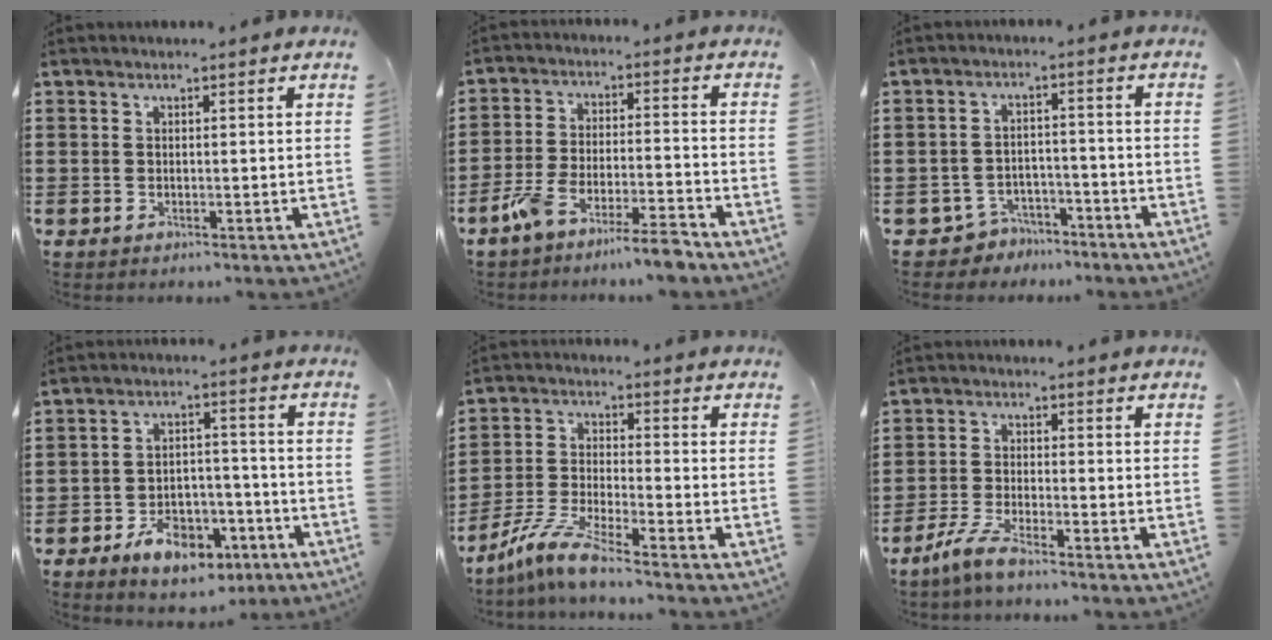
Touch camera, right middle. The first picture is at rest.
{"total": 7.4, "force": [-6.6, 0.1, 3.4], "torque": [-0.072, -0.003, -0.127]}
{"total": 4.1, "force": [-3.9, 1.3, 0.1], "torque": [-0.026, 0.003, -0.087]}
{"total": 7.9, "force": [-5.1, 4.4, 4.2], "torque": [-0.062, 0.023, -0.092]}
{"total": 7.2, "force": [-6.2, 0.2, 3.7], "torque": [-0.098, -0.013, -0.128]}
{"total": 4.4, "force": [-3.8, 0.2, 2.3], "torque": [-0.067, -0.010, -0.078]}